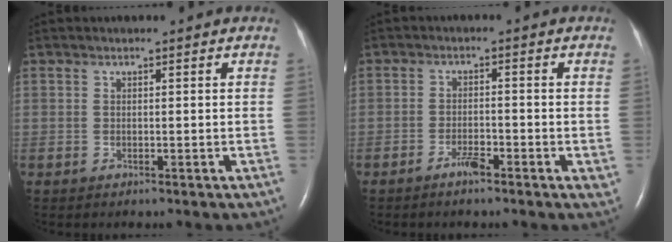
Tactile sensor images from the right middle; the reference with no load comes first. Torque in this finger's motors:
{"motor_torque": [0.06, -0.06, -0.02, 0.00]}